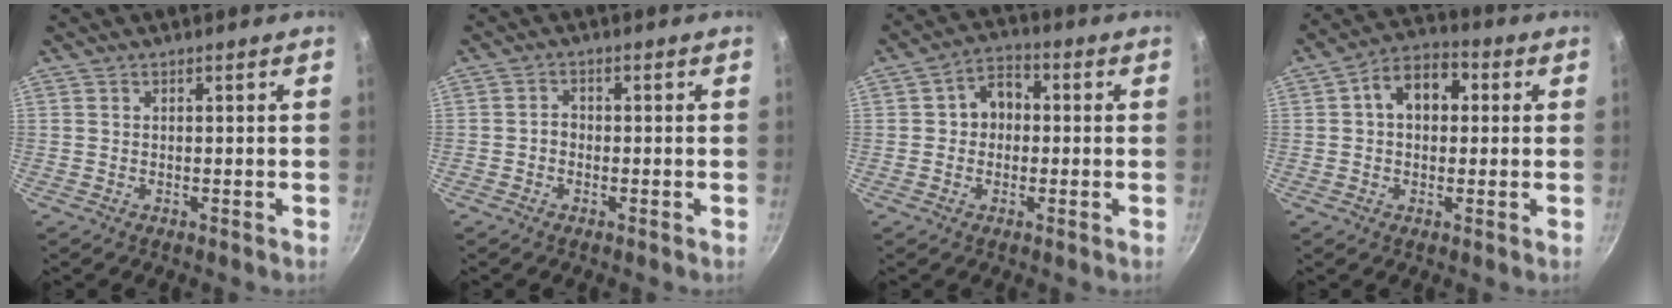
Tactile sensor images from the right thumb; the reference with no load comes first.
{"total": 1.8, "force": [-0.6, 1.5, 0.9], "torque": [-0.009, 0.012, -0.013]}
{"total": 6.3, "force": [0.2, 5.1, 3.7], "torque": [-0.021, 0.015, -0.006]}
{"total": 9.3, "force": [1.6, 6.6, 6.3], "torque": [-0.061, 0.023, 0.011]}